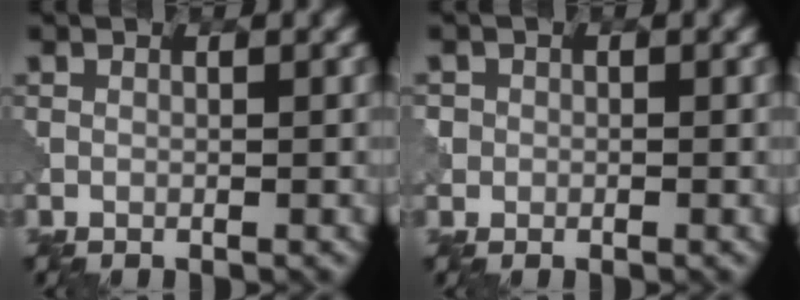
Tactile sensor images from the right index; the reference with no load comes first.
{"total": 1.4, "force": [0.0, 1.4, -0.1], "torque": [0.013, 0.006, 0.000]}